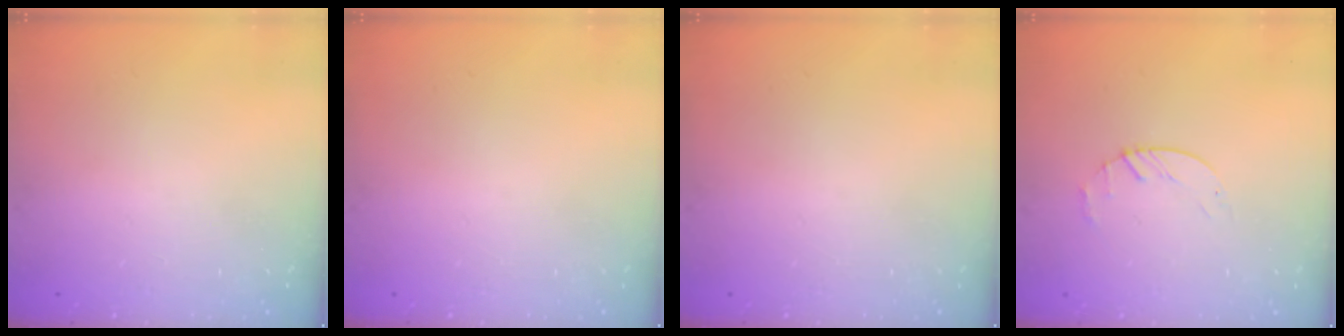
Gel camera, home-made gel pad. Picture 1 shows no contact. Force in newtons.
{"total": 0.0}
{"total": 0.0}
{"total": 2.2, "press": 2.2, "slide": 0.3}